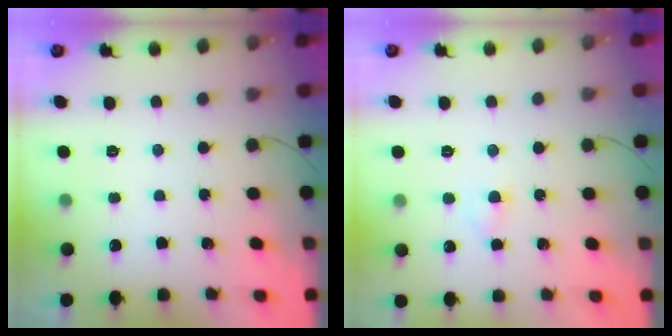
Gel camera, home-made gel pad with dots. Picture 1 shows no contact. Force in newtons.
{"total": 2.7, "press": 2.5, "slide": 0.9}